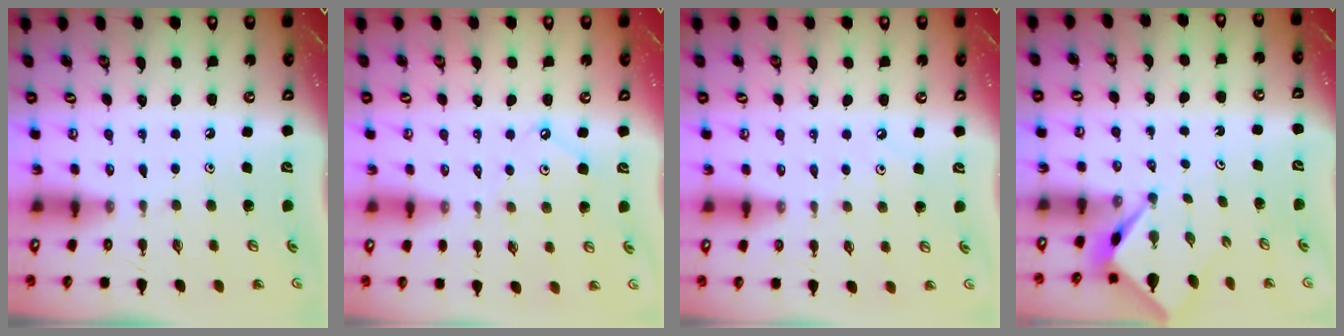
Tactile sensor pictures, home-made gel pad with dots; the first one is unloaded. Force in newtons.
{"total": 3.2, "press": 3.2, "slide": 0.5}
{"total": 2.9, "press": 2.9, "slide": 0.4}
{"total": 2.5, "press": 2.4, "slide": 0.3}